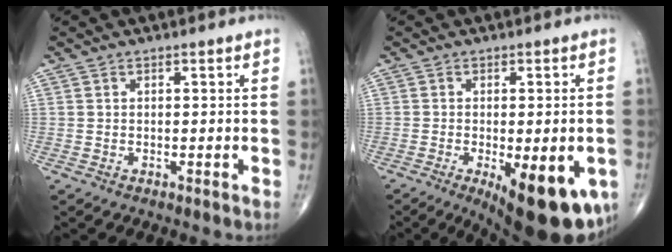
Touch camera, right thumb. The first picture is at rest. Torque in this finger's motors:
{"motor_torque": [2.13, 2.25, 1.06, -1.16, 0.38]}